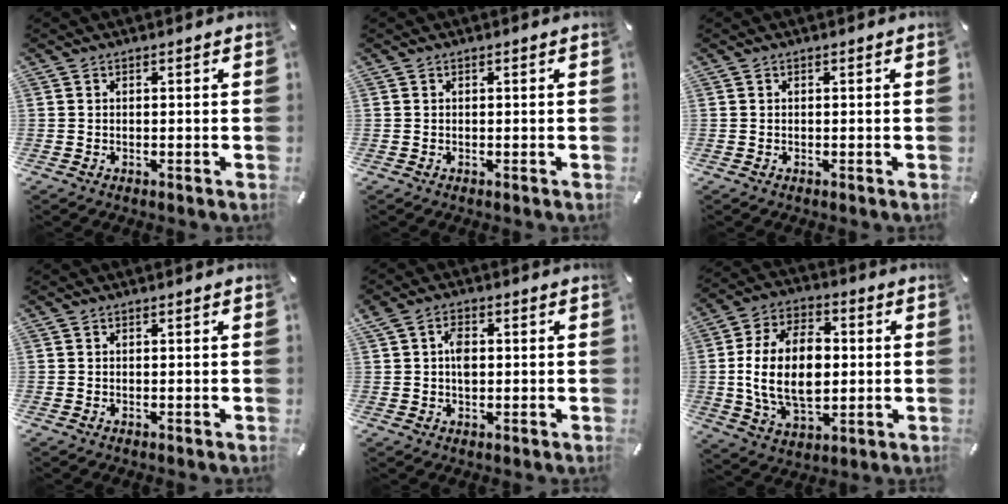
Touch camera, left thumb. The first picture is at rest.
{"total": 0.0}
{"total": 0.0}
{"total": 0.0}
{"total": 4.4, "force": [0.4, 2.9, 3.3], "torque": [-0.051, 0.001, 0.003]}
{"total": 17.8, "force": [0.2, 12.0, 13.2], "torque": [-0.265, 0.004, 0.002]}